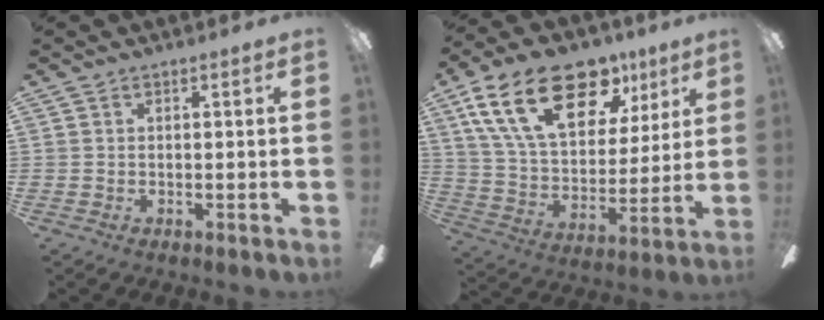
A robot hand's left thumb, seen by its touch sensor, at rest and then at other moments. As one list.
[{"total": 24.1, "force": [13.4, 12.9, 15.4], "torque": [-0.266, -0.059, 0.235]}]